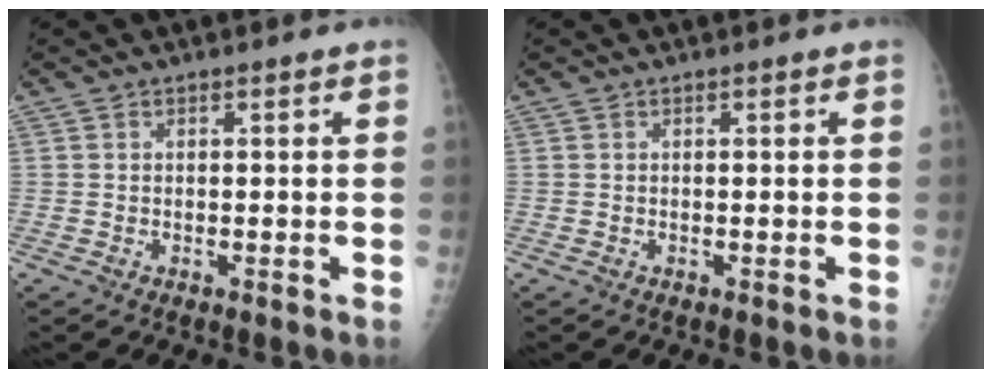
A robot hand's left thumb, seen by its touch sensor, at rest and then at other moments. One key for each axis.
{"total": 0.0}